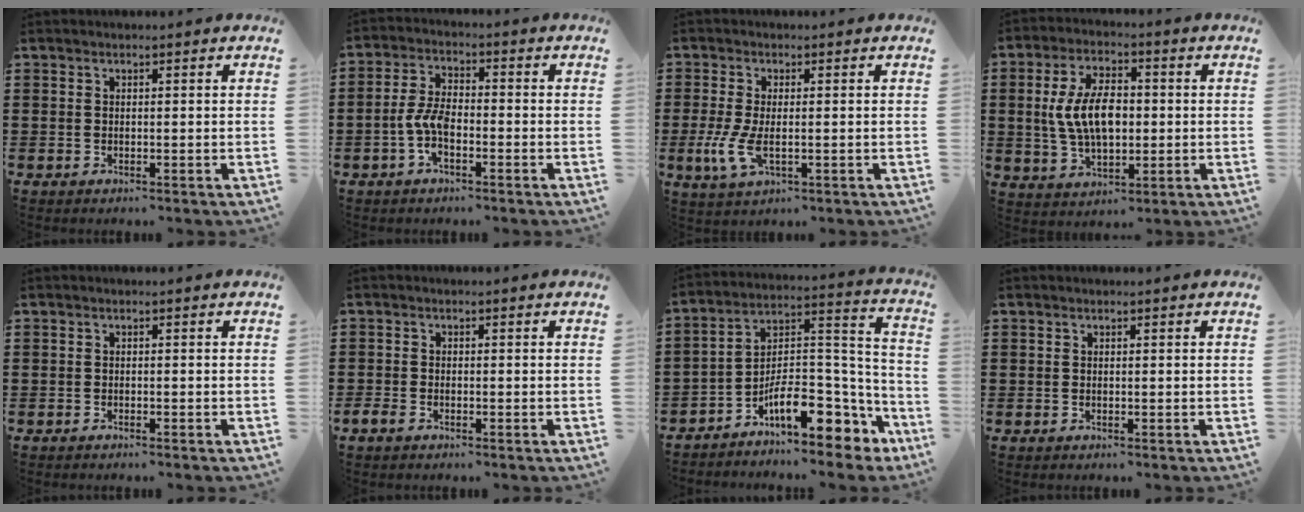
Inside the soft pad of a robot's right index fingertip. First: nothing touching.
{"total": 5.6, "force": [-2.0, 2.4, 4.6], "torque": [-0.114, -0.004, -0.045]}
{"total": 5.3, "force": [-1.0, 2.2, 4.6], "torque": [-0.113, -0.014, -0.022]}
{"total": 9.2, "force": [0.2, 4.9, 7.7], "torque": [-0.159, 0.007, -0.003]}
{"total": 0.6, "force": [-0.6, 0.0, 0.2], "torque": [-0.006, -0.005, -0.011]}
{"total": 1.3, "force": [-1.0, 0.6, 0.5], "torque": [-0.019, -0.004, -0.022]}
{"total": 11.0, "force": [-6.1, 5.2, 7.5], "torque": [-0.116, 0.001, -0.105]}
{"total": 0.0}